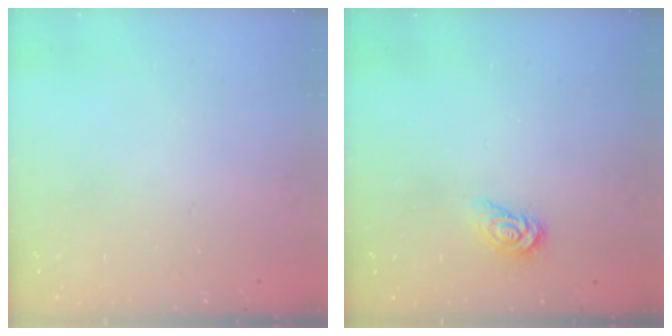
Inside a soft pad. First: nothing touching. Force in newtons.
{"total": 3.4, "press": 3.4, "slide": 0.4}